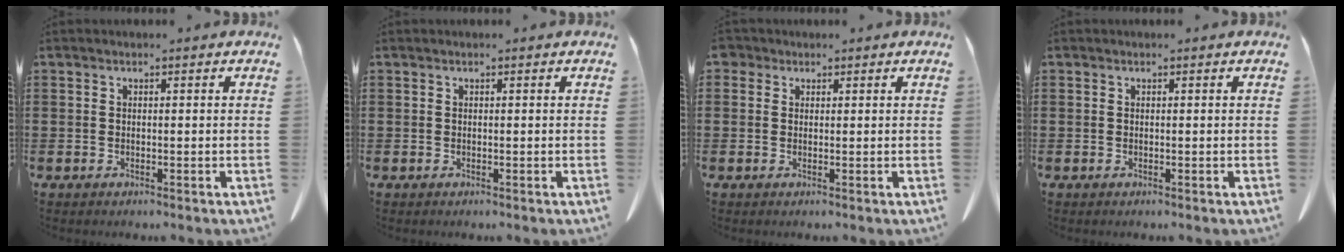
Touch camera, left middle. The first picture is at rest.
{"total": 0.0}
{"total": 1.4, "force": [0.8, 1.1, 0.4], "torque": [-0.012, 0.007, 0.015]}
{"total": 0.0}